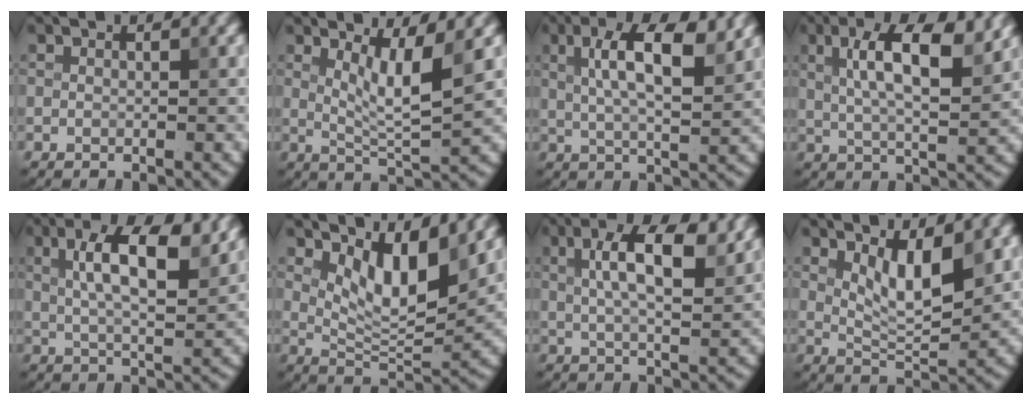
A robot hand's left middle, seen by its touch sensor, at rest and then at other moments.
{"total": 4.3, "force": [1.8, 0.8, 3.8], "torque": [-0.065, -0.010, 0.034]}
{"total": 7.6, "force": [2.7, 2.4, 6.7], "torque": [-0.112, 0.007, 0.044]}
{"total": 8.4, "force": [3.1, 2.6, 7.4], "torque": [-0.123, 0.009, 0.051]}
{"total": 8.5, "force": [3.1, 2.8, 7.4], "torque": [-0.121, 0.007, 0.052]}
{"total": 5.9, "force": [2.8, 2.3, 4.6], "torque": [-0.081, -0.013, 0.050]}
{"total": 7.4, "force": [2.6, 2.6, 6.4], "torque": [-0.106, 0.006, 0.042]}
{"total": 5.0, "force": [1.9, 1.7, 4.3], "torque": [-0.076, -0.005, 0.038]}